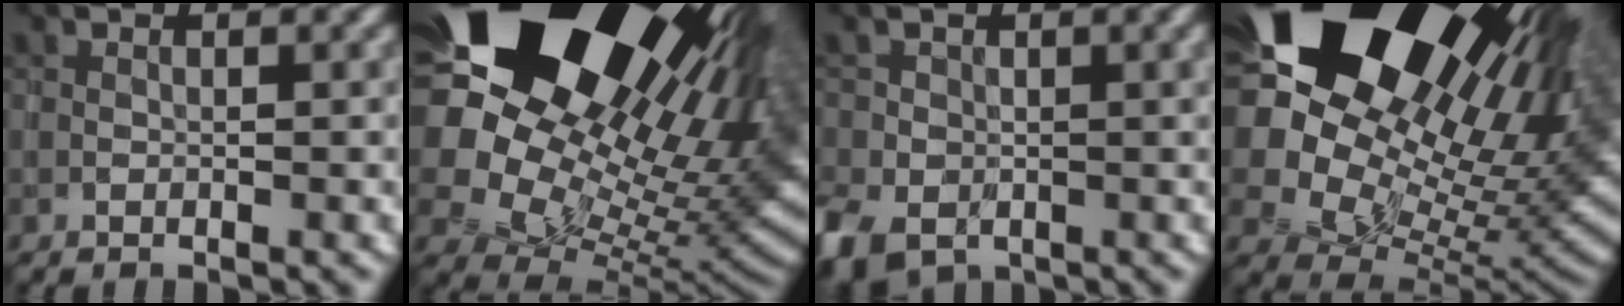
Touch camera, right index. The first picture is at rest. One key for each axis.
{"total": 24.3, "fx": 10.4, "fy": 16.4, "fz": 14.5, "tx": -0.290, "ty": 0.022, "tz": 0.182}
{"total": 5.3, "fx": -1.8, "fy": 3.7, "fz": 3.3, "tx": -0.068, "ty": -0.013, "tz": -0.034}
{"total": 23.2, "fx": 11.4, "fy": 13.9, "fz": 14.6, "tx": -0.281, "ty": 0.028, "tz": 0.212}